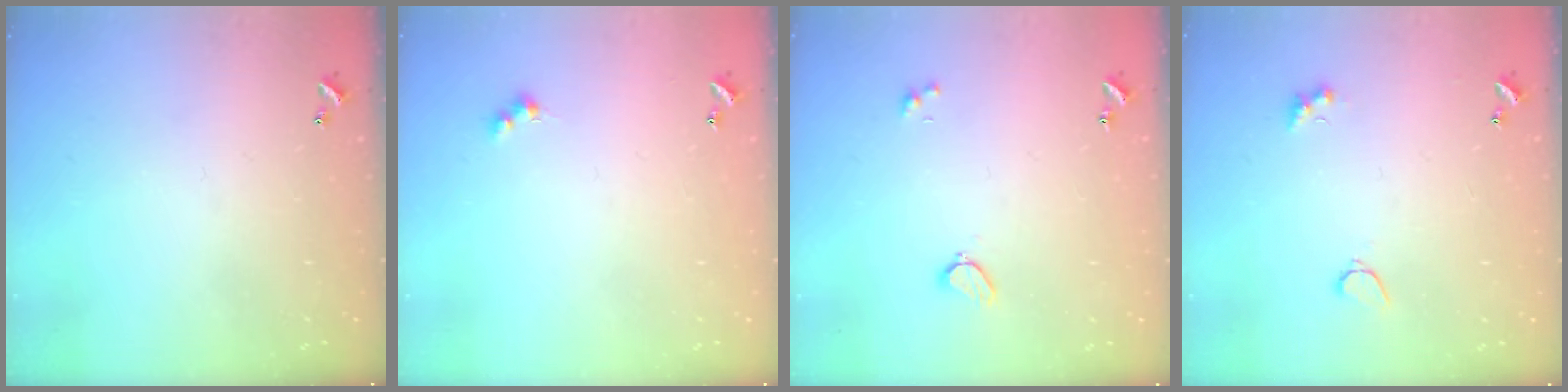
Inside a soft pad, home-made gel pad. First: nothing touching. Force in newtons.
{"total": 3.0, "press": 2.9, "slide": 0.5}
{"total": 1.9, "press": 1.9, "slide": 0.6}
{"total": 3.5, "press": 3.3, "slide": 0.9}